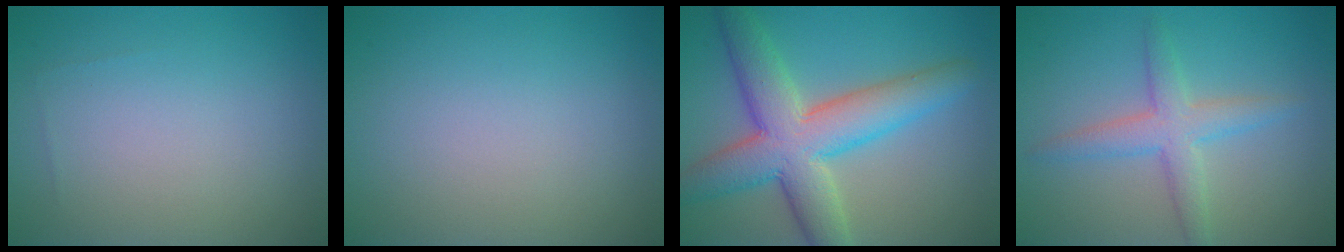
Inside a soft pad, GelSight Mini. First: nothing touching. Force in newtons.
{"total": 0.0}
{"total": 8.7, "press": 8.7, "slide": 0.5}
{"total": 3.4, "press": 3.4, "slide": 0.2}